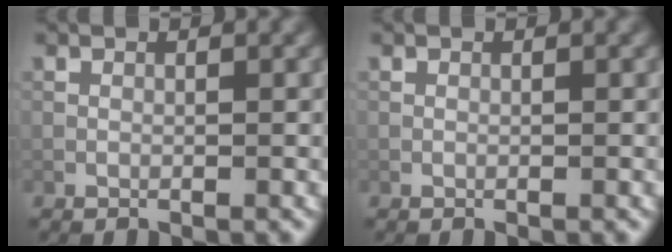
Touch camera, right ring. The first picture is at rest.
{"total": 0.0}